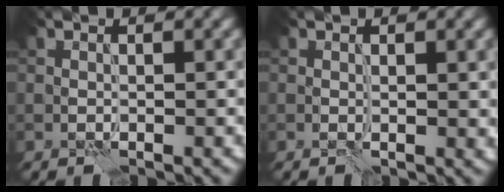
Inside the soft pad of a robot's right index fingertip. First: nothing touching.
{"total": 0.8, "force": [0.2, 0.3, 0.7], "torque": [-0.009, -0.002, 0.005]}